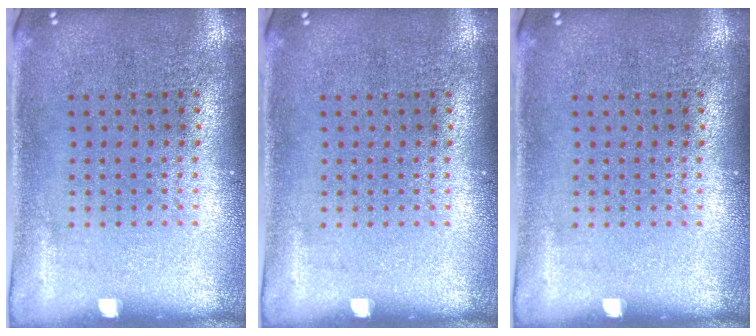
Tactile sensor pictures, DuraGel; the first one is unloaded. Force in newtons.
{"total": 0.0}
{"total": 0.0}